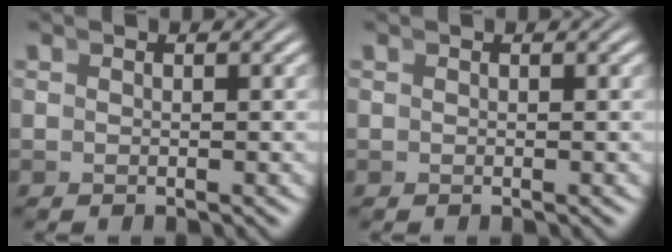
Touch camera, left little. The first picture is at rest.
{"total": 0.0}